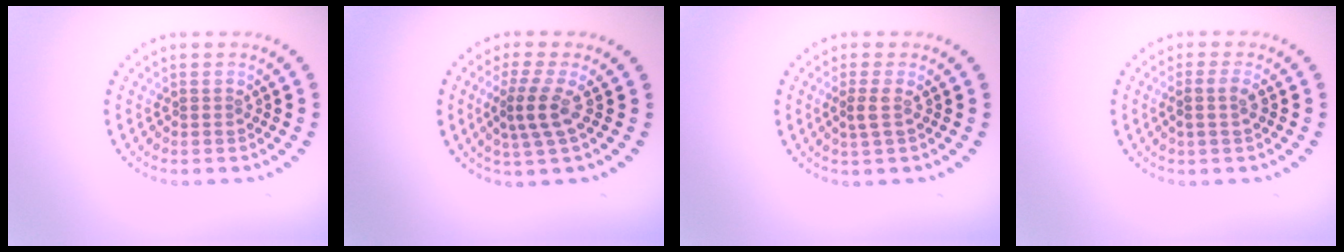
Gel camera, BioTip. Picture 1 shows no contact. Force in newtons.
{"total": 2.9, "press": 2.3, "slide": 1.9}
{"total": 1.2, "press": 1.0, "slide": 0.7}
{"total": 1.7, "press": 1.4, "slide": 0.8}